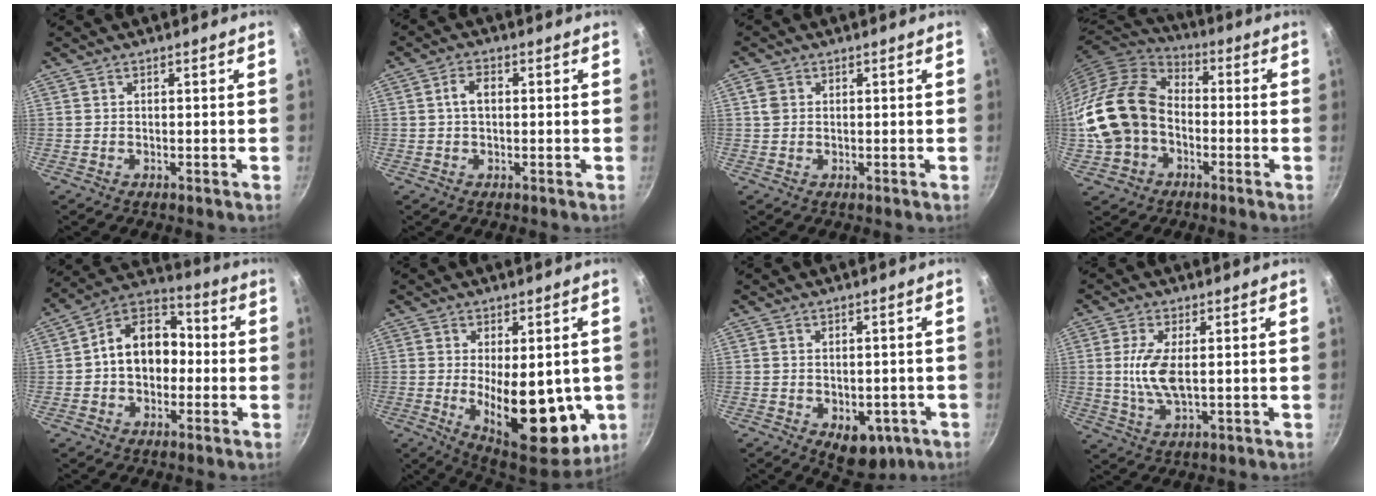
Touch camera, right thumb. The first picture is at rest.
{"total": 3.6, "force": [0.4, 2.3, 2.7], "torque": [-0.045, 0.012, 0.003]}
{"total": 2.3, "force": [0.6, 1.9, 1.1], "torque": [-0.015, 0.003, 0.010]}
{"total": 18.2, "force": [-2.9, 14.0, 11.3], "torque": [-0.207, 0.047, -0.058]}
{"total": 13.5, "force": [-0.5, 10.0, 9.1], "torque": [-0.096, 0.046, -0.028]}
{"total": 18.8, "force": [-2.4, 9.1, 16.2], "torque": [-0.194, -0.023, -0.015]}
{"total": 8.2, "force": [-2.9, 5.2, 5.6], "torque": [-0.038, 0.006, -0.024]}
{"total": 7.4, "force": [0.7, 3.0, 6.8], "torque": [-0.142, -0.003, 0.014]}